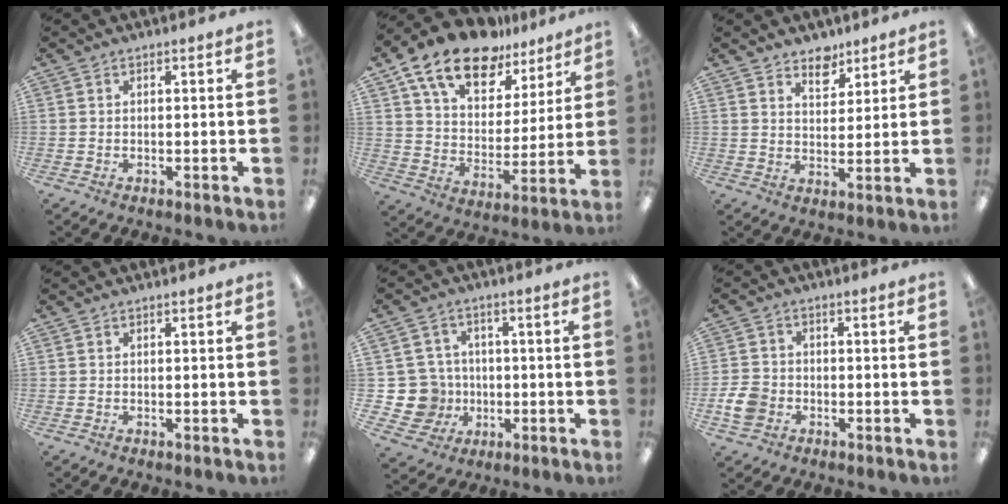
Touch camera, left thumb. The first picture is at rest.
{"total": 17.6, "force": [12.2, 9.2, 8.7], "torque": [-0.164, -0.065, 0.221]}
{"total": 6.3, "force": [5.1, 3.4, 1.4], "torque": [-0.013, -0.030, 0.091]}
{"total": 0.0}
{"total": 10.4, "force": [-1.3, 9.9, 2.8], "torque": [-0.086, 0.014, -0.014]}
{"total": 5.8, "force": [-1.9, 4.7, 2.8], "torque": [-0.056, 0.007, -0.037]}